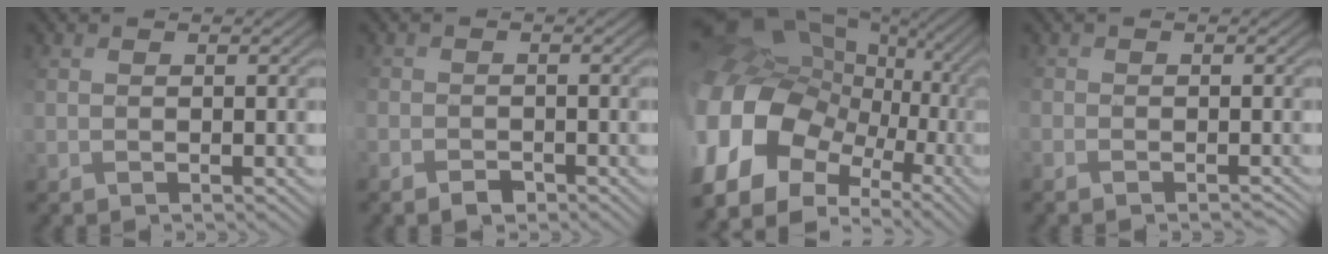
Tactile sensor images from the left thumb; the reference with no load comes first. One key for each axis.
{"total": 2.3, "fx": -1.6, "fy": 1.2, "fz": 1.0, "tx": -0.019, "ty": -0.005, "tz": -0.035}
{"total": 20.8, "fx": -4.0, "fy": 16.5, "fz": 12.0, "tx": -0.334, "ty": -0.004, "tz": -0.059}
{"total": 2.4, "fx": -1.9, "fy": 1.0, "fz": 1.0, "tx": -0.018, "ty": -0.010, "tz": -0.029}